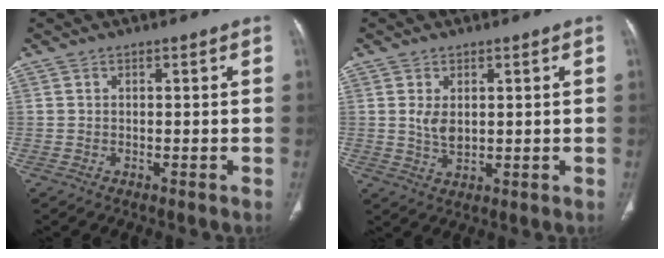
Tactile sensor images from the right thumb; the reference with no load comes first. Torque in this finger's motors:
{"motor_torque": [2.05, 2.06, -0.09, -0.06, 0.00]}